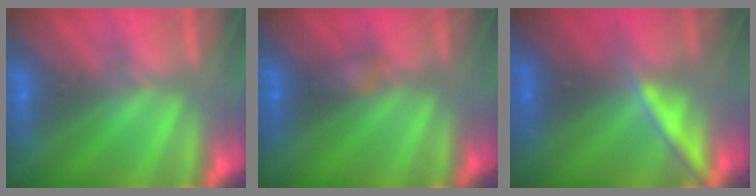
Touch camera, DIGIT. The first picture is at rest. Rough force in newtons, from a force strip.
{"total": 2.2}
{"total": 1.9}